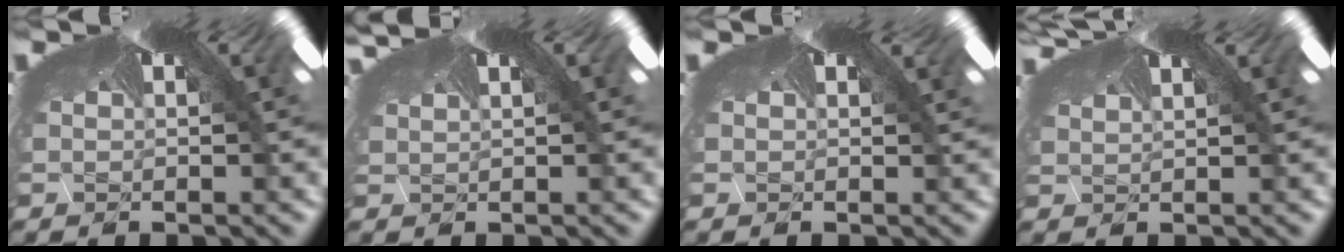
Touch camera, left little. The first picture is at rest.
{"total": 1.7, "force": [1.2, 0.7, 1.0], "torque": [-0.034, 0.005, 0.022]}
{"total": 0.6, "force": [0.2, 0.4, 0.4], "torque": [-0.004, 0.001, 0.003]}
{"total": 2.0, "force": [0.8, 1.1, 1.4], "torque": [-0.050, 0.009, 0.026]}